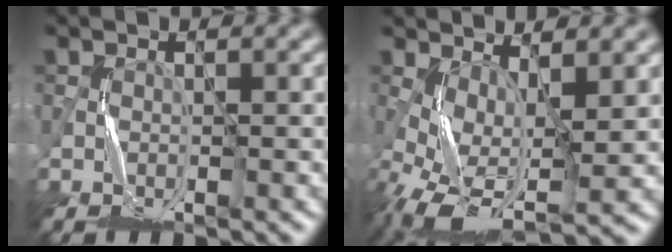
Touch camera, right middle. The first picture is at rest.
{"total": 6.6, "force": [-1.1, 2.9, 5.9], "torque": [-0.127, -0.002, -0.020]}